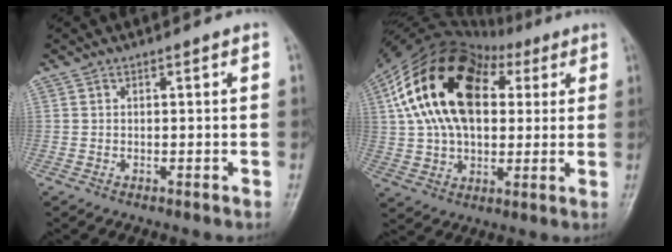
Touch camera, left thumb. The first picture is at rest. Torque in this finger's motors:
{"motor_torque": [2.18, 2.35, 1.89, -0.88, 0.73]}